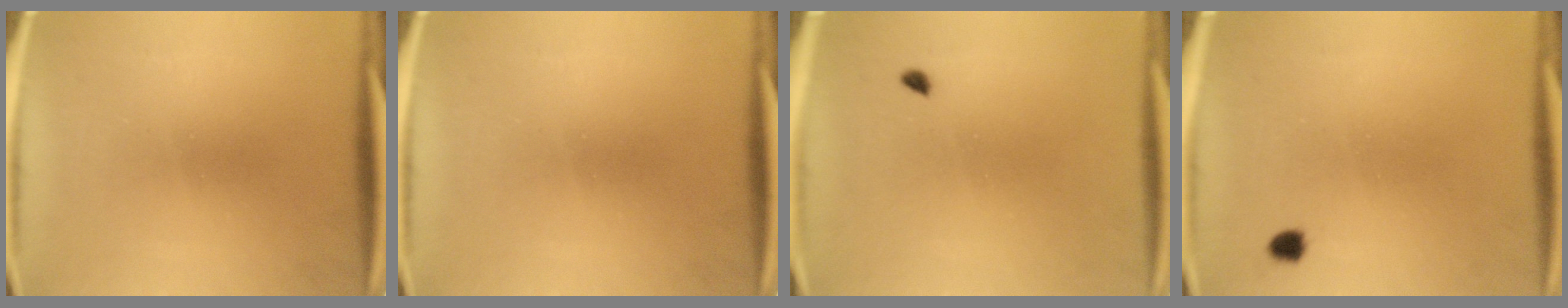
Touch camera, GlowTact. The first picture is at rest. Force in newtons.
{"total": 0.0}
{"total": 0.8}
{"total": 1.4}